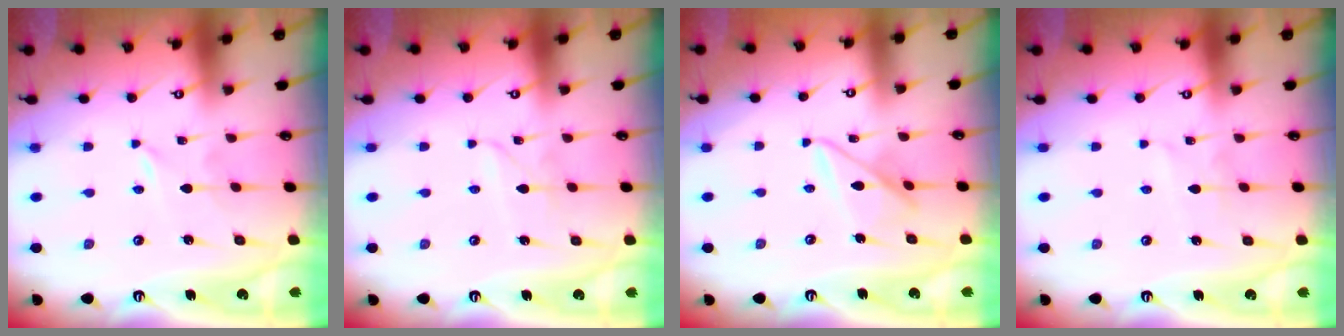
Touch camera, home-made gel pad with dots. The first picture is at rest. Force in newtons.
{"total": 2.1, "press": 2.1, "slide": 0.2}
{"total": 10.0, "press": 10.0, "slide": 0.8}
{"total": 3.2, "press": 3.2, "slide": 0.4}